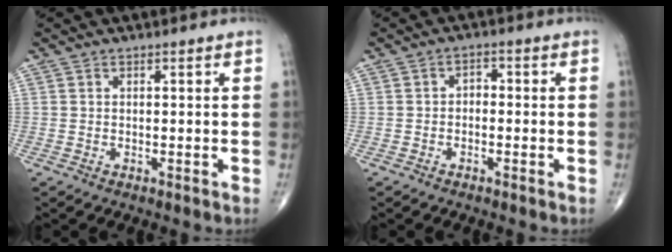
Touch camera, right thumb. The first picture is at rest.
{"total": 2.1, "force": [-0.6, 1.5, 1.3], "torque": [-0.010, 0.015, -0.019]}